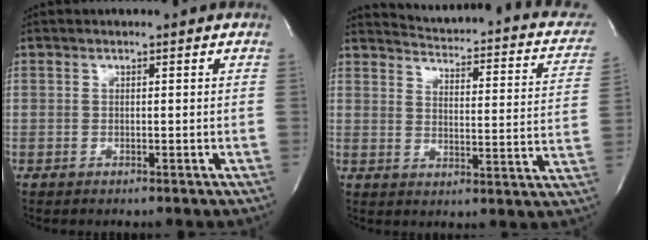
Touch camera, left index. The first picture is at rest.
{"total": 17.8, "force": [15.1, 4.6, 8.4], "torque": [-0.101, -0.028, 0.163]}